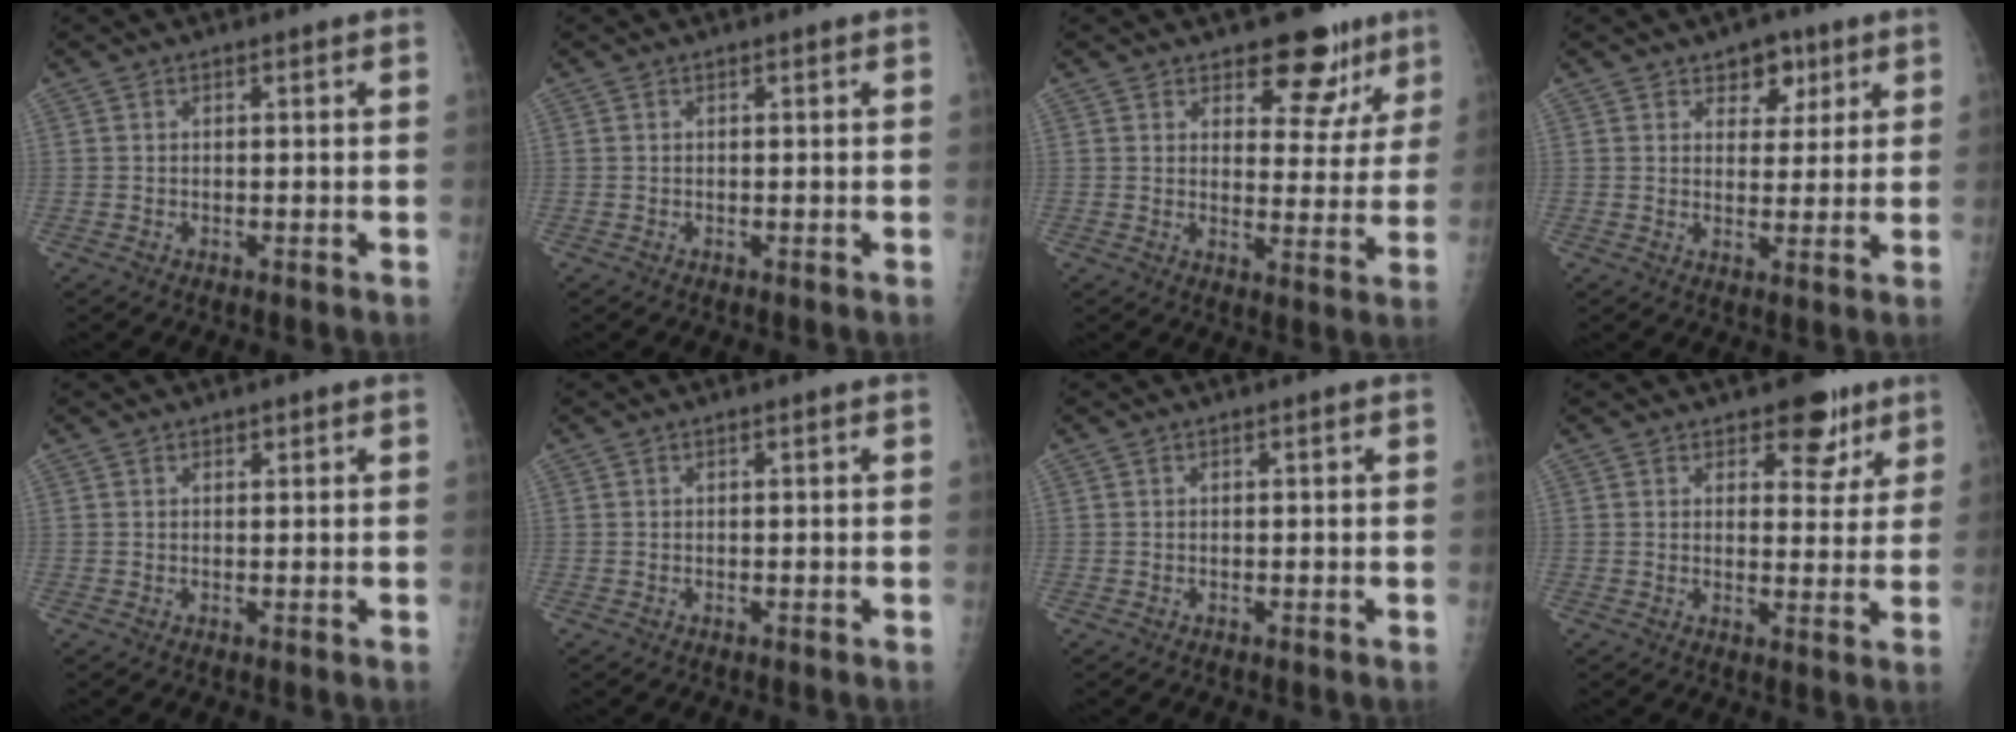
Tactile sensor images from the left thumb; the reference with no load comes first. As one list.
[{"total": 0.0}, {"total": 10.0, "force": [7.0, 5.5, 4.6], "torque": [-0.010, -0.040, 0.089]}, {"total": 5.6, "force": [3.2, 3.9, 2.5], "torque": [0.000, -0.013, 0.044]}, {"total": 0.7, "force": [0.5, 0.4, 0.3], "torque": [0.001, -0.004, 0.006]}, {"total": 0.0}, {"total": 0.0}, {"total": 7.3, "force": [4.8, 4.2, 3.7], "torque": [-0.007, -0.022, 0.063]}]